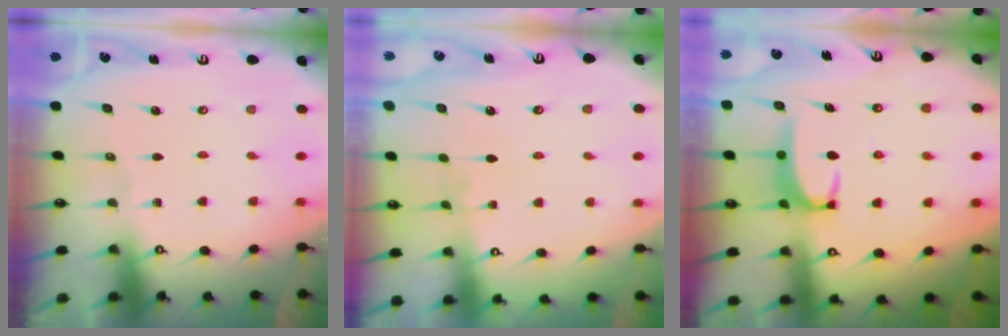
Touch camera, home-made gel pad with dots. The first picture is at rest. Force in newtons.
{"total": 4.2, "press": 4.2, "slide": 0.0}
{"total": 2.7, "press": 2.7, "slide": 0.4}